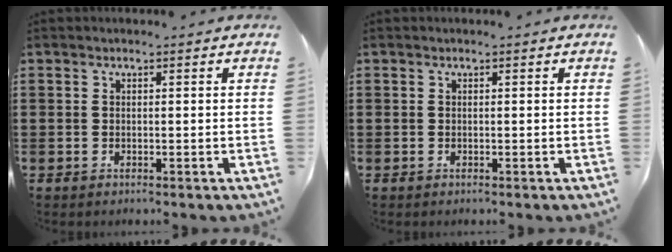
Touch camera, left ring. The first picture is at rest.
{"total": 0.0}